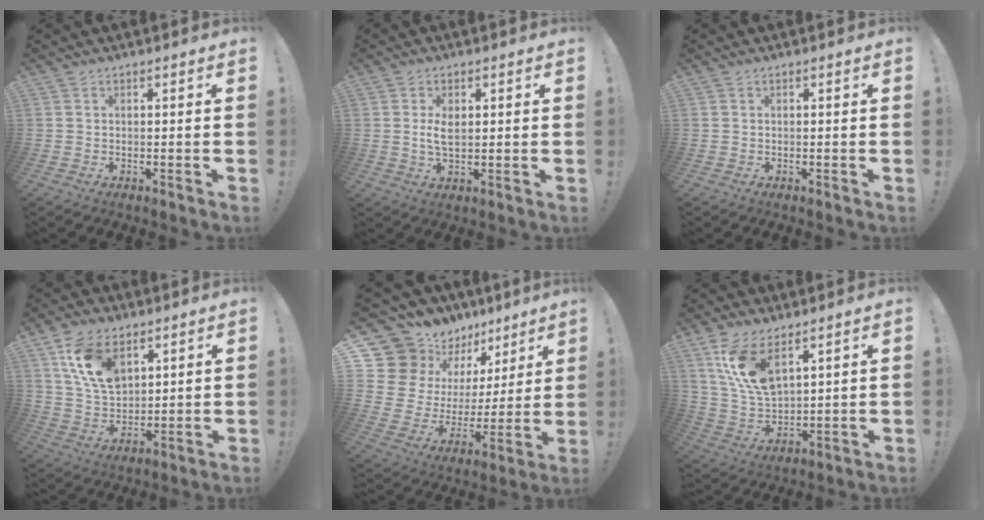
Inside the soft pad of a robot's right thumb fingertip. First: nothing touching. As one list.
[{"total": 4.6, "force": [0.6, 2.2, 4.0], "torque": [-0.078, -0.008, 0.005]}, {"total": 0.0}, {"total": 13.5, "force": [7.1, 8.3, 8.0], "torque": [-0.153, -0.021, 0.139]}, {"total": 14.7, "force": [11.7, 8.1, 3.8], "torque": [-0.071, -0.101, 0.232]}, {"total": 12.6, "force": [7.8, 5.7, 8.1], "torque": [-0.179, -0.036, 0.148]}]